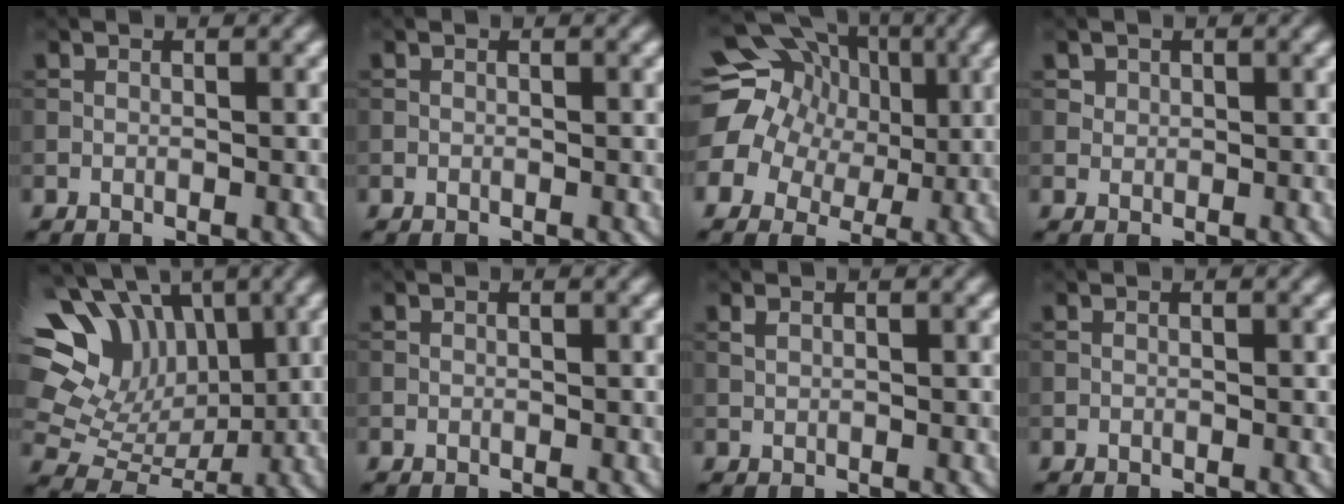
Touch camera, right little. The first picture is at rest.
{"total": 0.0}
{"total": 14.1, "force": [3.2, 12.8, 5.0], "torque": [-0.159, 0.038, 0.021]}
{"total": 1.2, "force": [0.6, 1.0, 0.4], "torque": [-0.007, -0.001, 0.009]}
{"total": 11.6, "force": [4.9, 9.0, 5.5], "torque": [-0.128, 0.032, 0.078]}
{"total": 0.0}
{"total": 0.5, "force": [0.3, 0.3, 0.3], "torque": [-0.011, 0.000, 0.005]}
{"total": 0.0}